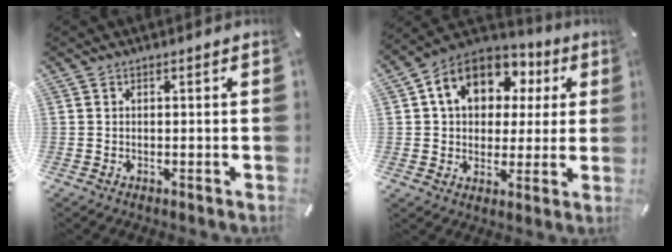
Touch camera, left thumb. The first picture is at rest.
{"total": 13.3, "force": [4.5, 10.4, 6.9], "torque": [-0.124, -0.004, 0.085]}